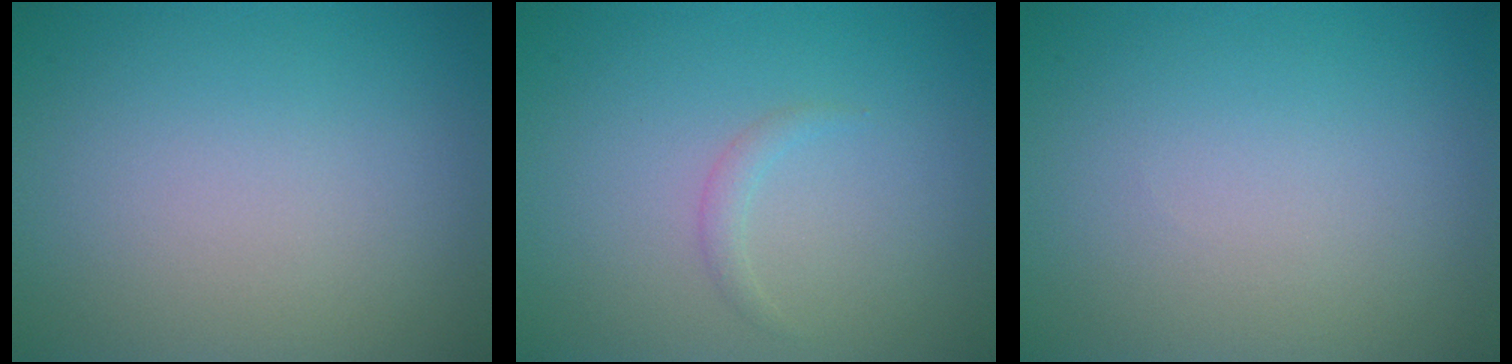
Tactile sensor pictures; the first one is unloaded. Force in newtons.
{"total": 0.9, "press": 0.9, "slide": 0.0}
{"total": 0.0}